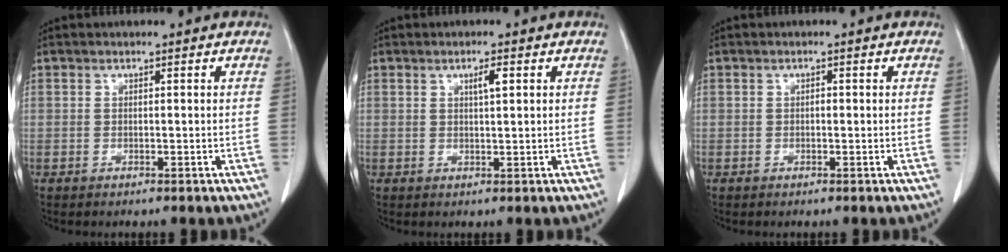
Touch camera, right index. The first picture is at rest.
{"total": 2.0, "force": [0.8, 0.2, 1.8], "torque": [-0.031, -0.001, 0.014]}
{"total": 0.5, "force": [0.0, 0.3, 0.4], "torque": [-0.007, 0.002, -0.001]}